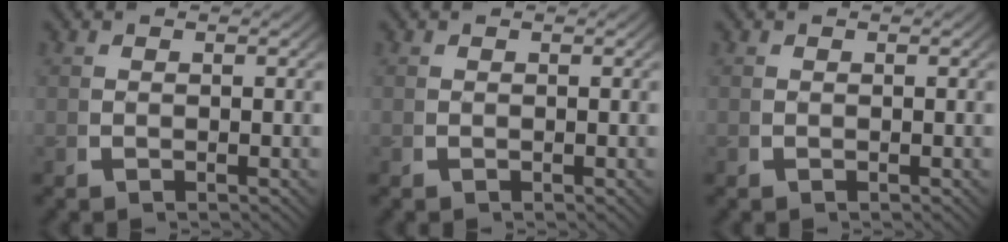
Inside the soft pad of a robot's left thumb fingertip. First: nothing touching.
{"total": 0.0}
{"total": 0.0}